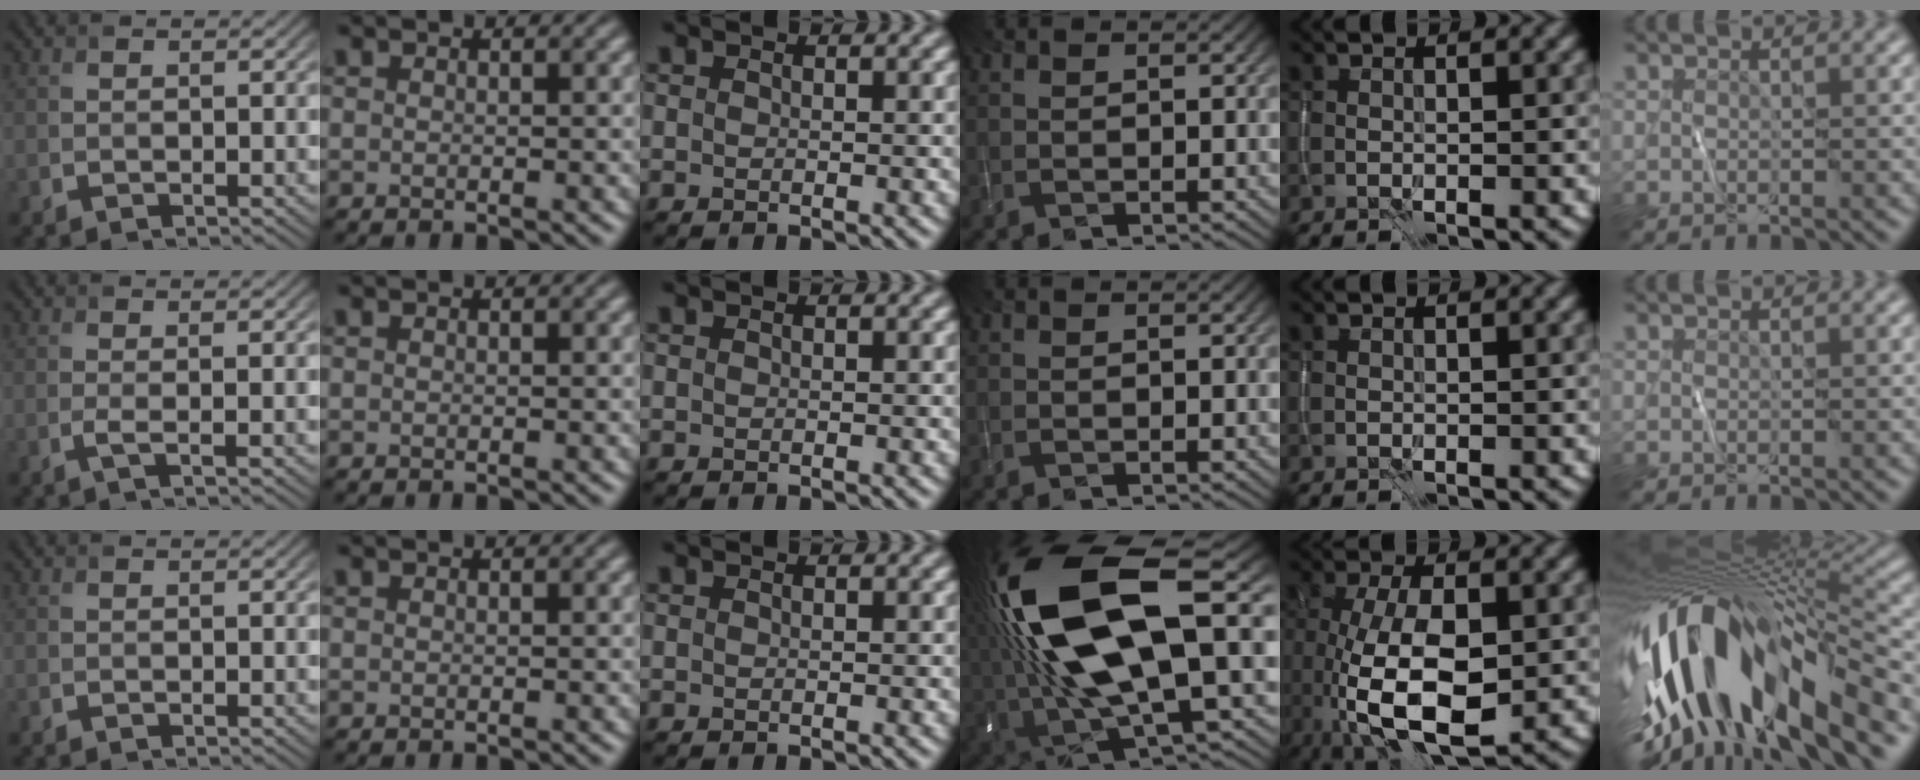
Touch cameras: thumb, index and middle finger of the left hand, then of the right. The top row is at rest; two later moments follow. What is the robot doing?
{"motion": "wipe", "object": "whiteboard"}